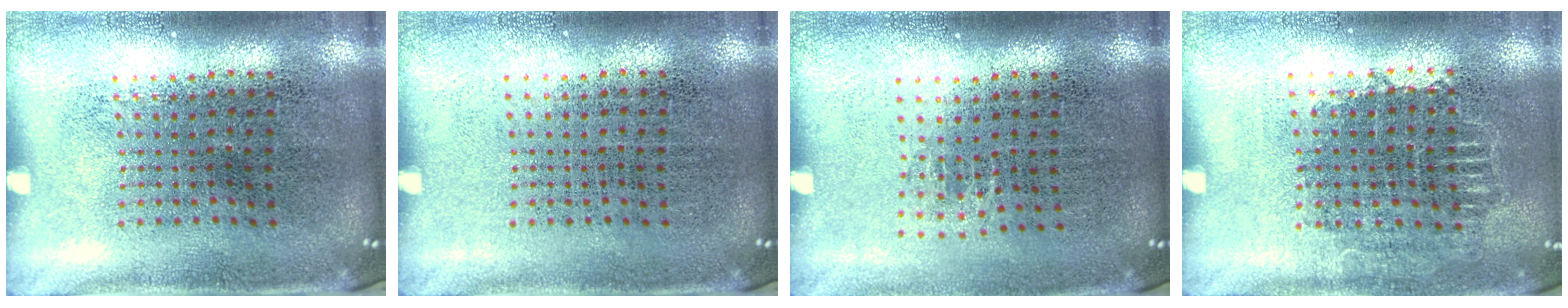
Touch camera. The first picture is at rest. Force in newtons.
{"total": 0.0}
{"total": 0.7, "press": 0.4, "slide": 0.6}
{"total": 0.7, "press": 0.7, "slide": 0.3}